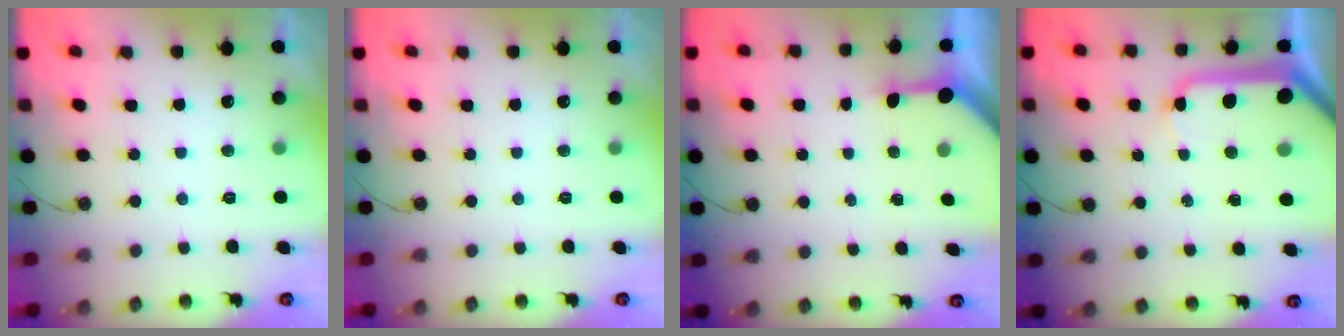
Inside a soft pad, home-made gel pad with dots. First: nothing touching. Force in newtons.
{"total": 0.0}
{"total": 3.3, "press": 3.3, "slide": 0.4}
{"total": 14.9, "press": 14.8, "slide": 2.1}